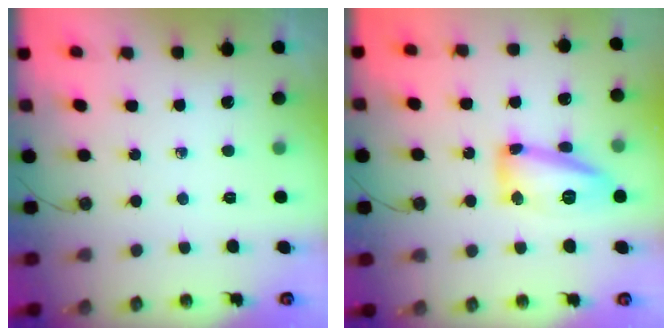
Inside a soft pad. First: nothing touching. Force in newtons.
{"total": 14.2, "press": 14.2, "slide": 0.6}